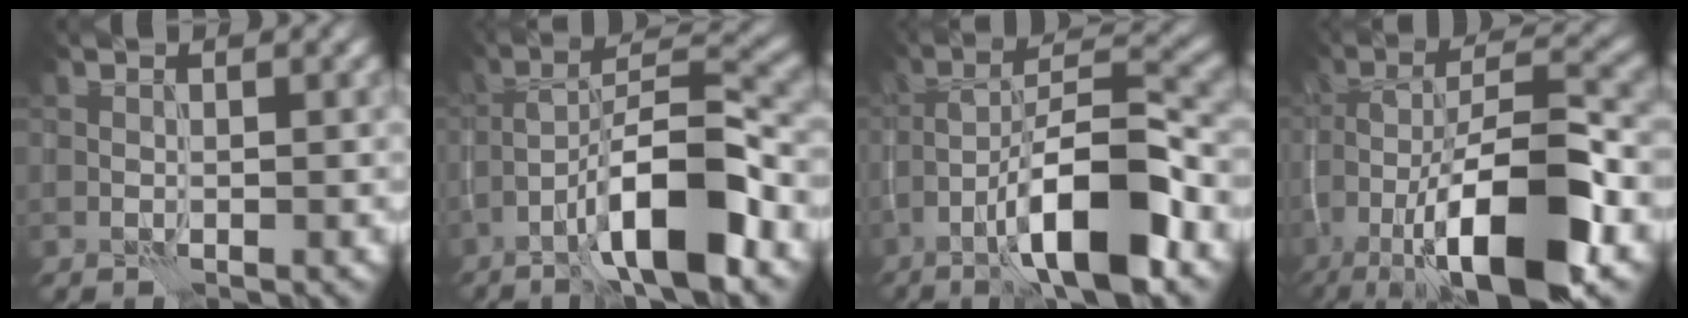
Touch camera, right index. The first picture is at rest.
{"total": 9.7, "force": [-4.8, 2.3, 8.1], "torque": [-0.129, 0.022, -0.087]}
{"total": 10.7, "force": [-5.2, 2.7, 8.9], "torque": [-0.142, 0.018, -0.092]}
{"total": 13.6, "force": [-6.7, 4.3, 11.1], "torque": [-0.197, 0.004, -0.115]}